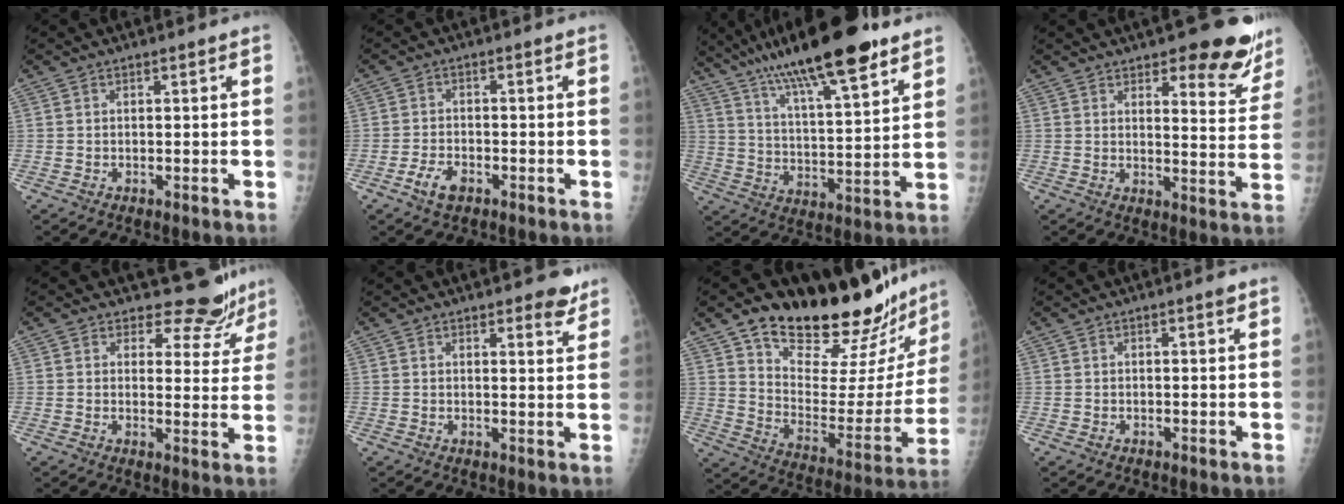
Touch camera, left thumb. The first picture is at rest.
{"total": 4.0, "force": [-2.2, 2.2, 2.5], "torque": [-0.047, 0.009, -0.038]}
{"total": 21.9, "force": [14.6, 5.0, 15.6], "torque": [-0.258, -0.040, 0.242]}
{"total": 12.2, "force": [8.7, 4.3, 7.3], "torque": [-0.044, -0.057, 0.107]}
{"total": 8.6, "force": [7.9, 3.4, 0.1], "torque": [0.037, -0.066, 0.082]}
{"total": 4.0, "force": [3.2, 1.4, 2.0], "torque": [-0.005, -0.021, 0.039]}
{"total": 27.2, "force": [22.2, 8.5, 13.2], "torque": [-0.157, -0.128, 0.322]}
{"total": 0.7, "force": [0.5, 0.1, 0.6], "torque": [-0.007, -0.002, 0.006]}